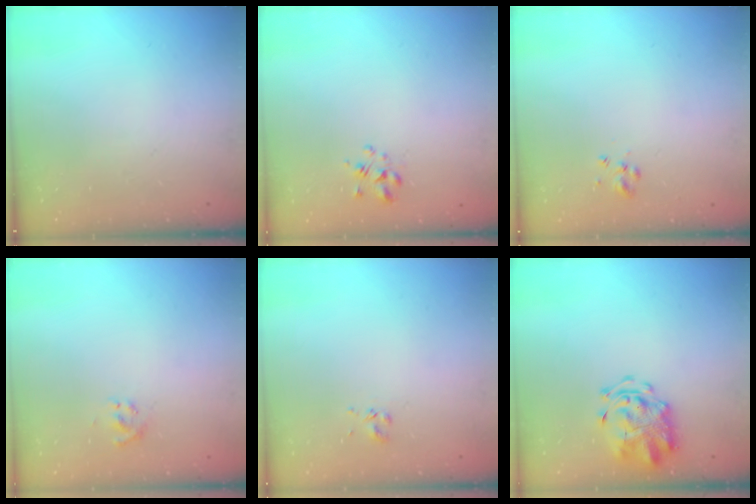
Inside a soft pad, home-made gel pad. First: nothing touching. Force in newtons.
{"total": 2.0, "press": 1.8, "slide": 0.9}
{"total": 2.9, "press": 2.8, "slide": 1.0}
{"total": 2.0, "press": 1.7, "slide": 0.9}
{"total": 2.5, "press": 2.3, "slide": 0.9}
{"total": 3.1, "press": 3.0, "slide": 1.0}